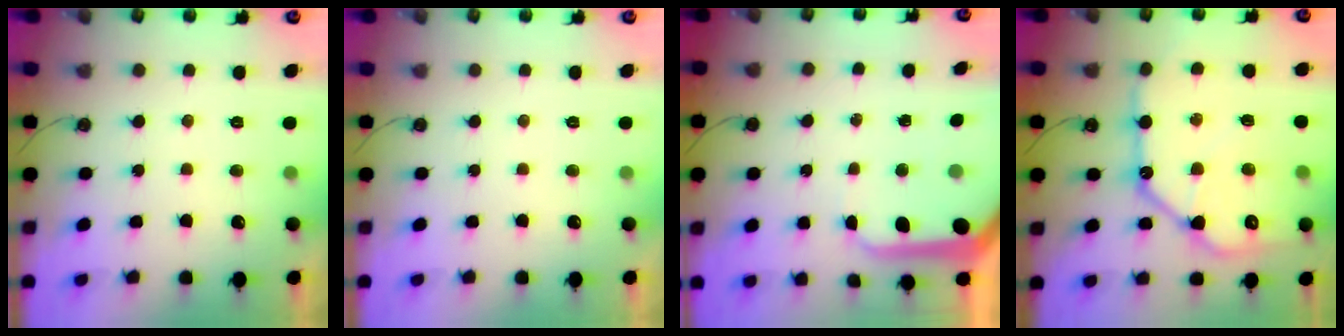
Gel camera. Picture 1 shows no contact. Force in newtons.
{"total": 0.0}
{"total": 7.9, "press": 7.8, "slide": 0.9}
{"total": 19.1, "press": 19.1, "slide": 1.0}